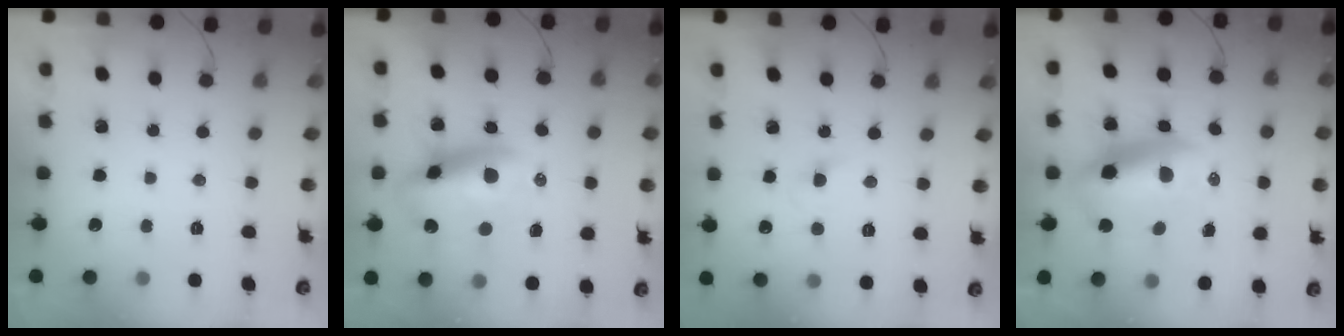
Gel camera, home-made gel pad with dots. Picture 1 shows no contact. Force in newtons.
{"total": 14.0, "press": 13.6, "slide": 3.3}
{"total": 3.5, "press": 3.3, "slide": 1.1}
{"total": 11.9, "press": 11.5, "slide": 3.0}